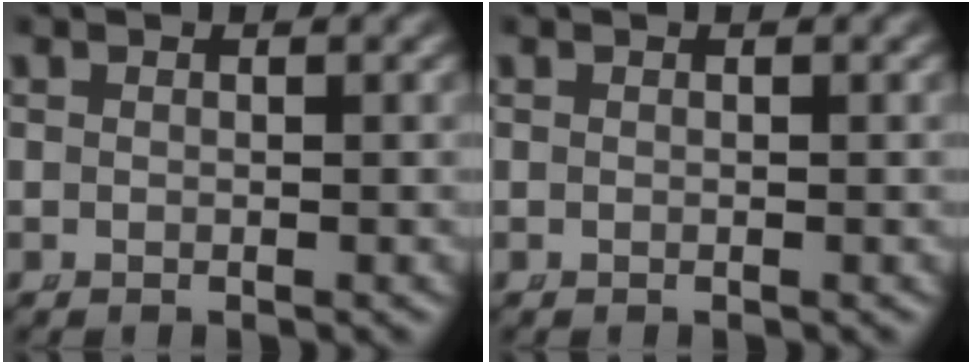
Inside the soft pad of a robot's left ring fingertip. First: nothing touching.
{"total": 0.0}